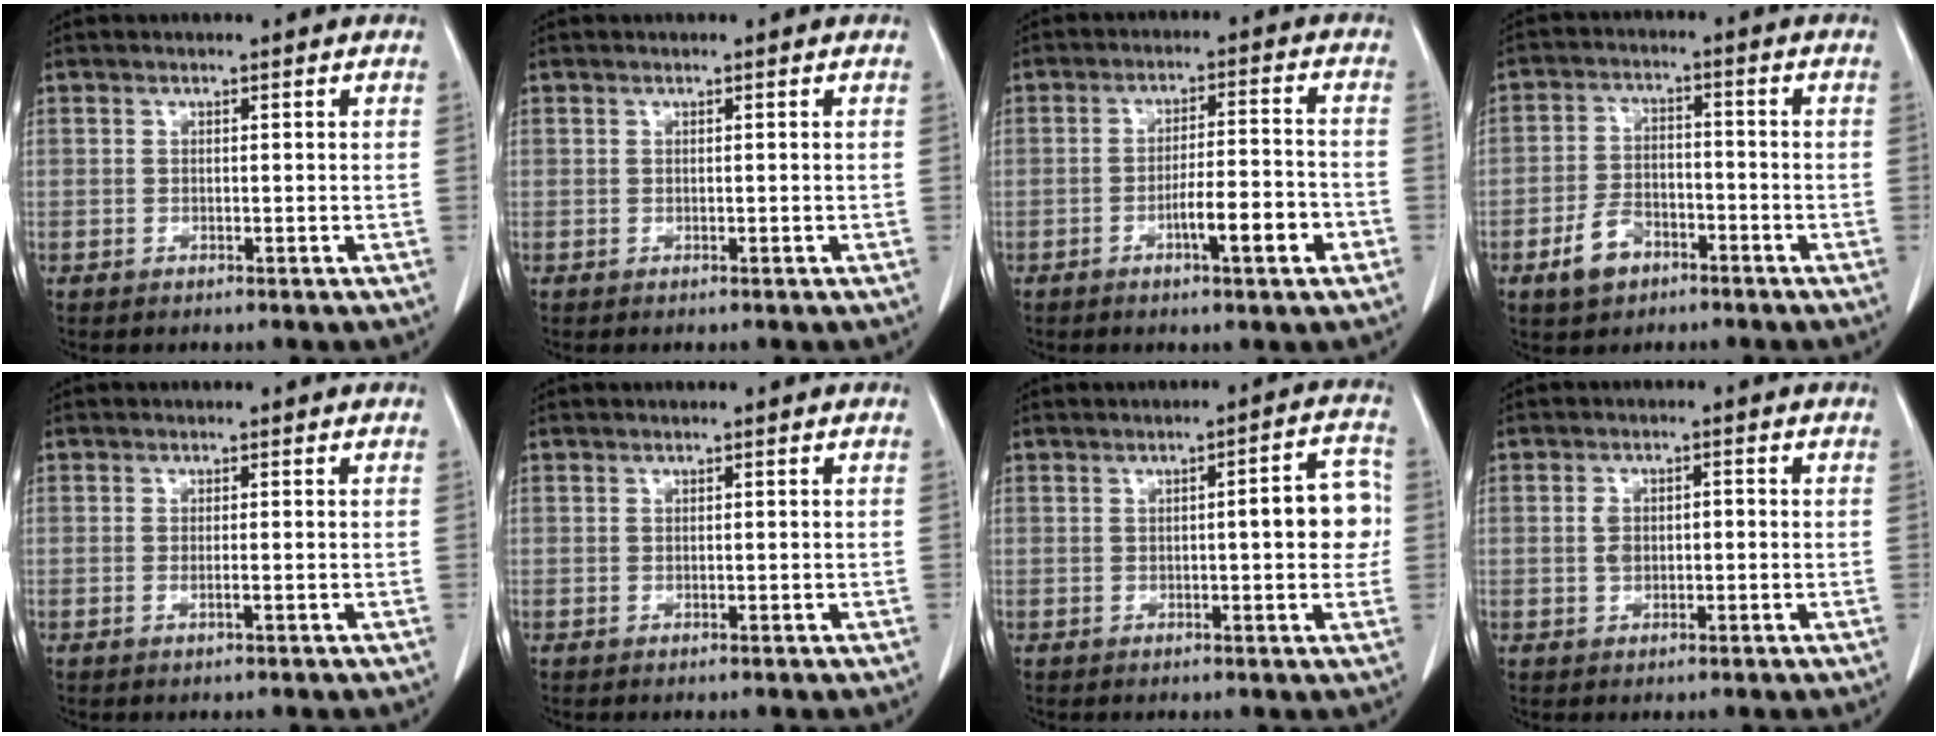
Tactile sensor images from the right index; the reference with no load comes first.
{"total": 0.0}
{"total": 7.4, "force": [-3.3, 0.7, 6.6], "torque": [-0.102, 0.008, -0.048]}
{"total": 6.2, "force": [-3.7, 3.8, 3.2], "torque": [-0.071, 0.009, -0.061]}
{"total": 0.8, "force": [-0.3, -0.1, 0.8], "torque": [-0.015, -0.001, -0.004]}
{"total": 0.0}
{"total": 6.7, "force": [0.0, 1.5, 6.6], "torque": [-0.081, 0.018, -0.003]}
{"total": 2.8, "force": [-0.3, 1.9, 2.1], "torque": [-0.042, 0.013, -0.004]}